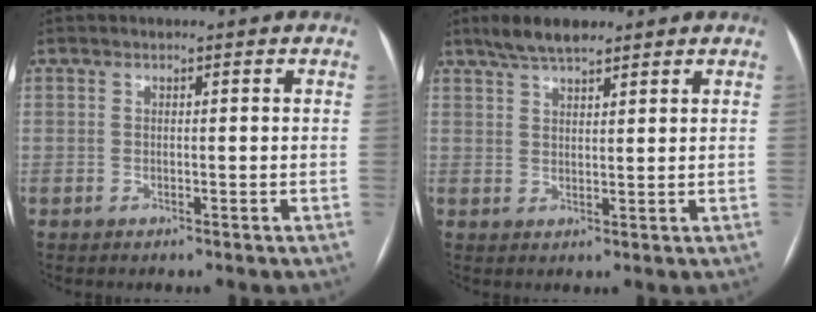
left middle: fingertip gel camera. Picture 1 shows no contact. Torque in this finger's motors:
{"motor_torque": [0.27, -0.24, 0.04, 0.01]}